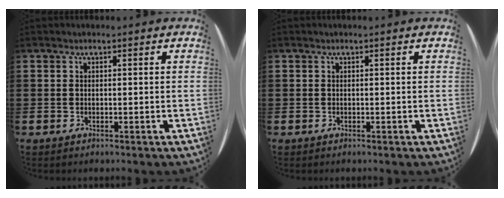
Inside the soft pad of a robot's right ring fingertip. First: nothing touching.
{"total": 0.0}